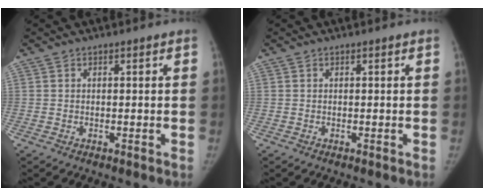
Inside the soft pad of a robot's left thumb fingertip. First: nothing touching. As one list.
[{"total": 0.0}]